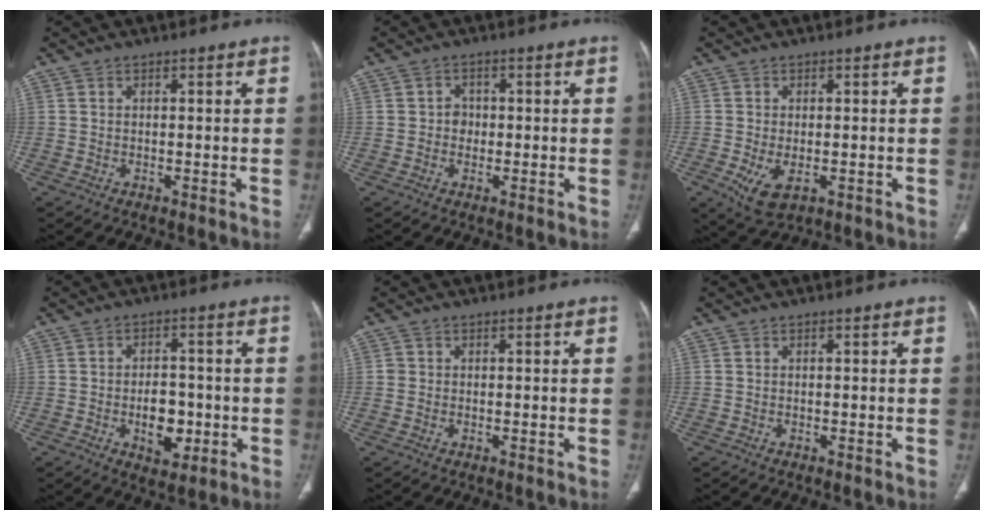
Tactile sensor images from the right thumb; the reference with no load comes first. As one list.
[{"total": 2.3, "force": [-0.2, 2.1, 1.0], "torque": [0.000, 0.008, -0.007]}, {"total": 5.6, "force": [-1.8, 2.9, 4.4], "torque": [-0.087, -0.012, -0.019]}, {"total": 7.5, "force": [-1.8, 4.6, 5.6], "torque": [-0.059, 0.010, -0.021]}, {"total": 0.7, "force": [0.0, 0.7, 0.1], "torque": [0.001, 0.004, -0.001]}, {"total": 0.0}]